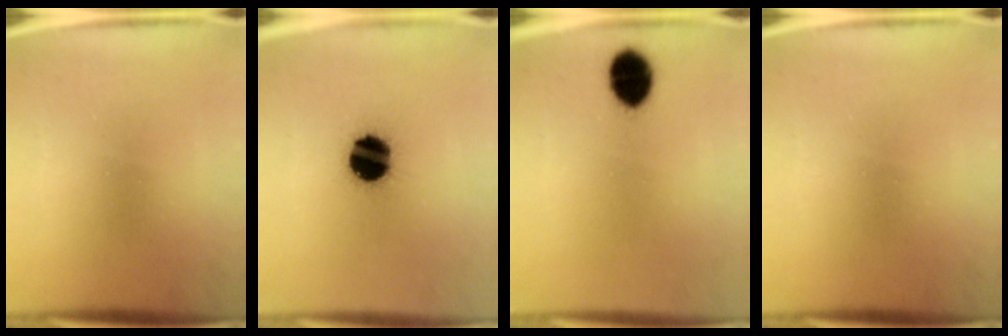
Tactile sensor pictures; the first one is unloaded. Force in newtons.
{"total": 15.4}
{"total": 8.4}
{"total": 0.0}